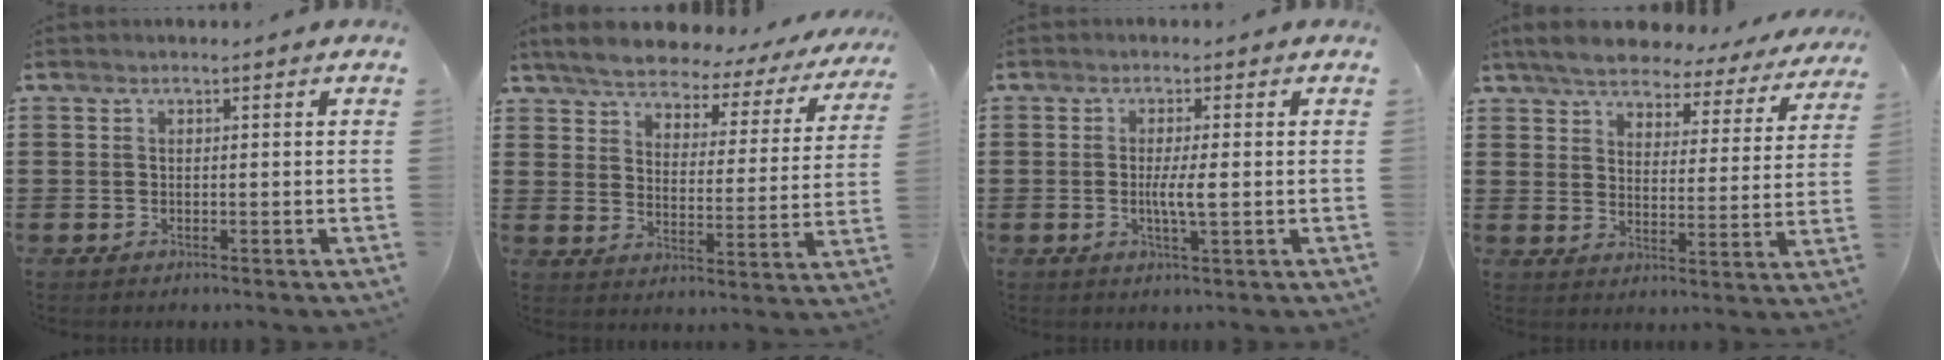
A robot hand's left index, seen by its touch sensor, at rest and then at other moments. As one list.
[{"total": 5.1, "force": [4.9, 0.9, 1.2], "torque": [-0.054, -0.032, 0.079]}, {"total": 3.4, "force": [-0.2, 0.4, 3.3], "torque": [-0.060, -0.004, -0.005]}, {"total": 5.5, "force": [5.3, 0.9, 1.3], "torque": [-0.055, -0.031, 0.090]}]